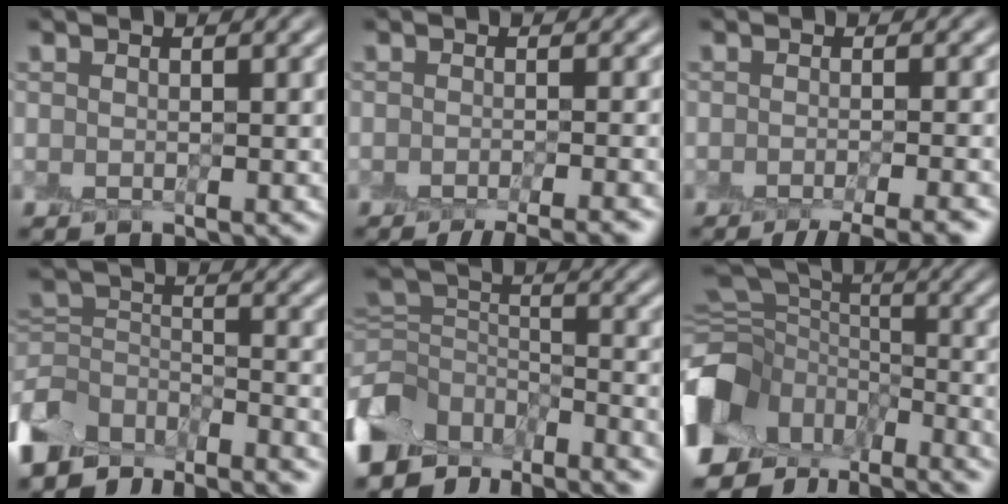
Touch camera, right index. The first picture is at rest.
{"total": 5.0, "force": [-3.9, 1.1, 3.0], "torque": [-0.031, -0.006, -0.039]}
{"total": 5.5, "force": [-4.2, 1.1, 3.5], "torque": [-0.040, -0.009, -0.050]}
{"total": 7.3, "force": [-6.0, 3.5, 2.3], "torque": [-0.054, -0.003, -0.113]}
{"total": 8.7, "force": [-6.8, 4.7, 2.8], "torque": [-0.070, 0.004, -0.127]}
{"total": 14.0, "force": [-8.0, 9.0, 7.1], "torque": [-0.174, 0.003, -0.115]}